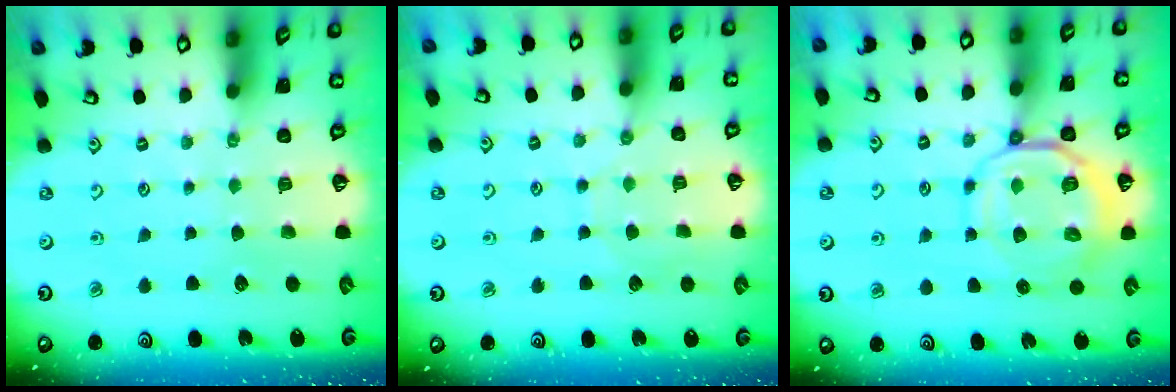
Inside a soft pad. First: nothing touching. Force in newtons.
{"total": 5.9, "press": 5.9, "slide": 0.7}
{"total": 10.9, "press": 10.7, "slide": 2.1}